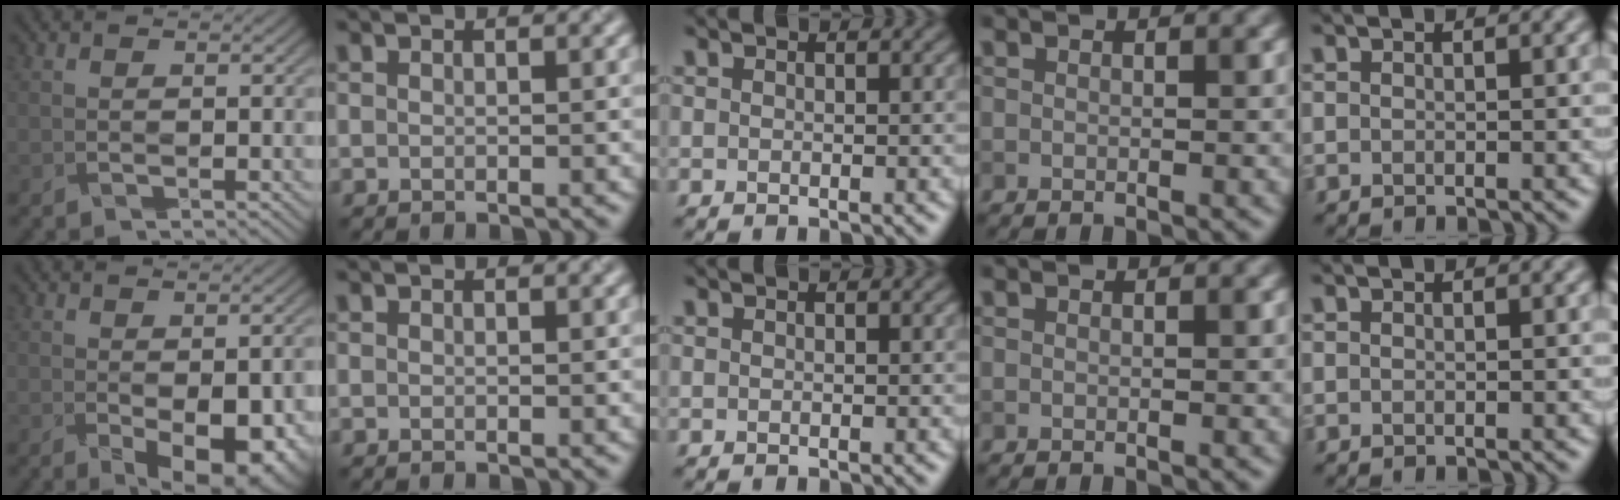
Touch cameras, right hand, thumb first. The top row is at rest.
{"thumb": {"total": 9.3, "force": [-3.0, 4.2, 7.8], "torque": [-0.101, -0.017, -0.017]}}